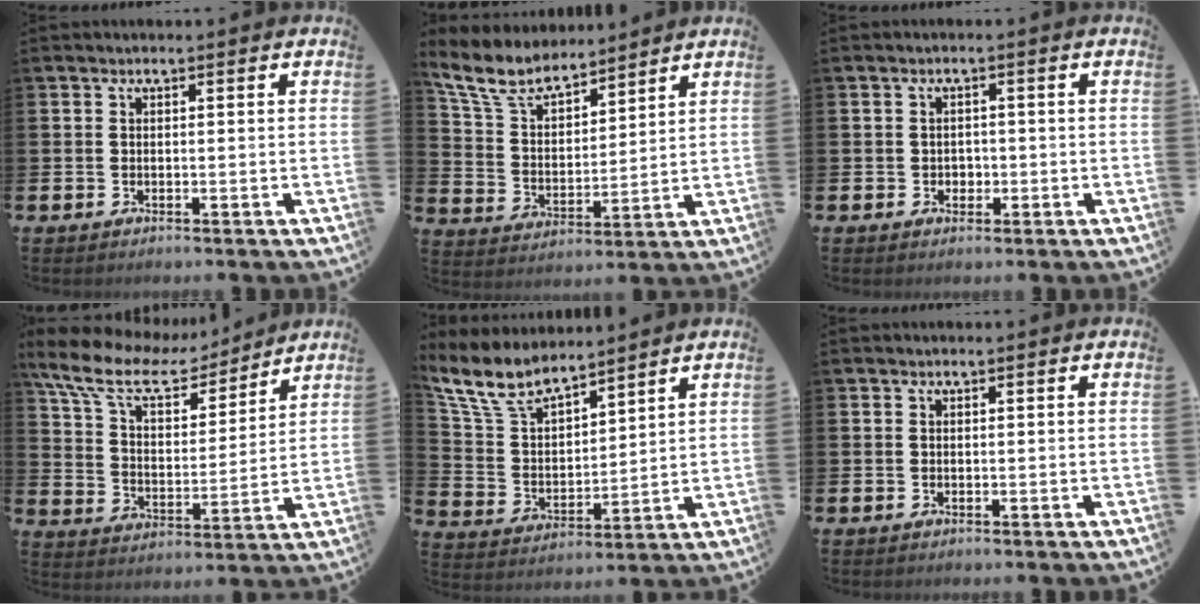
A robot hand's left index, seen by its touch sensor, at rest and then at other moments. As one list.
[{"total": 8.4, "force": [7.5, 2.7, 2.8], "torque": [-0.093, -0.037, 0.135]}, {"total": 1.4, "force": [-0.1, 1.3, 0.4], "torque": [0.001, 0.002, -0.008]}, {"total": 10.4, "force": [8.3, 4.3, 4.5], "torque": [-0.121, -0.048, 0.144]}, {"total": 8.9, "force": [7.9, 2.8, 3.0], "torque": [-0.098, -0.038, 0.146]}, {"total": 0.0}]